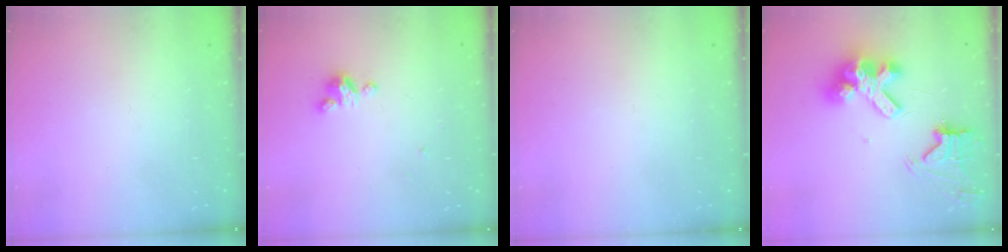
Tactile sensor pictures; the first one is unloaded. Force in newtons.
{"total": 2.9, "press": 2.9, "slide": 0.3}
{"total": 0.0}
{"total": 15.0, "press": 14.9, "slide": 1.8}